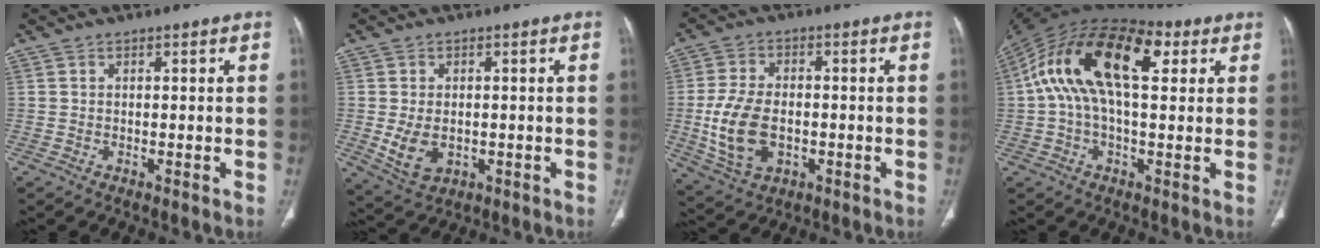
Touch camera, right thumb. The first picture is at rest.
{"total": 6.3, "force": [-0.8, 4.3, 4.5], "torque": [-0.078, -0.004, 0.002]}
{"total": 11.9, "force": [-1.8, 7.5, 9.0], "torque": [-0.176, 0.005, -0.024]}
{"total": 20.7, "force": [5.6, 10.0, 17.2], "torque": [-0.314, 0.046, 0.085]}